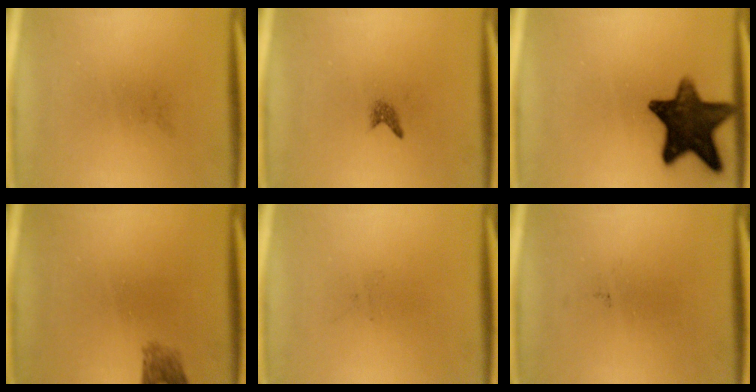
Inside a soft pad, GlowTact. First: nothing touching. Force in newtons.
{"total": 0.9}
{"total": 13.6}
{"total": 2.2}
{"total": 0.0}
{"total": 0.0}